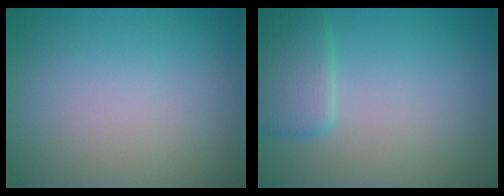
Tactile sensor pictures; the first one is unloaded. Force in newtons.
{"total": 2.9, "press": 2.9, "slide": 0.1}